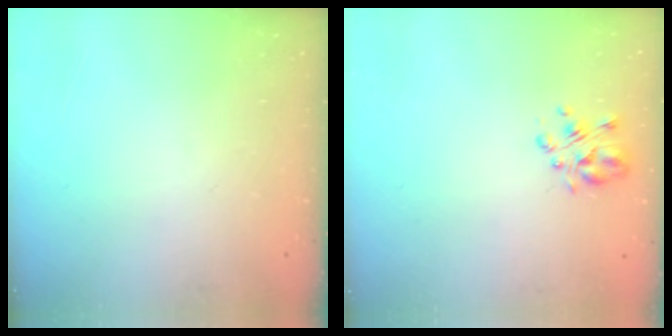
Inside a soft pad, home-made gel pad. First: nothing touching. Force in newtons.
{"total": 3.8, "press": 3.7, "slide": 0.9}